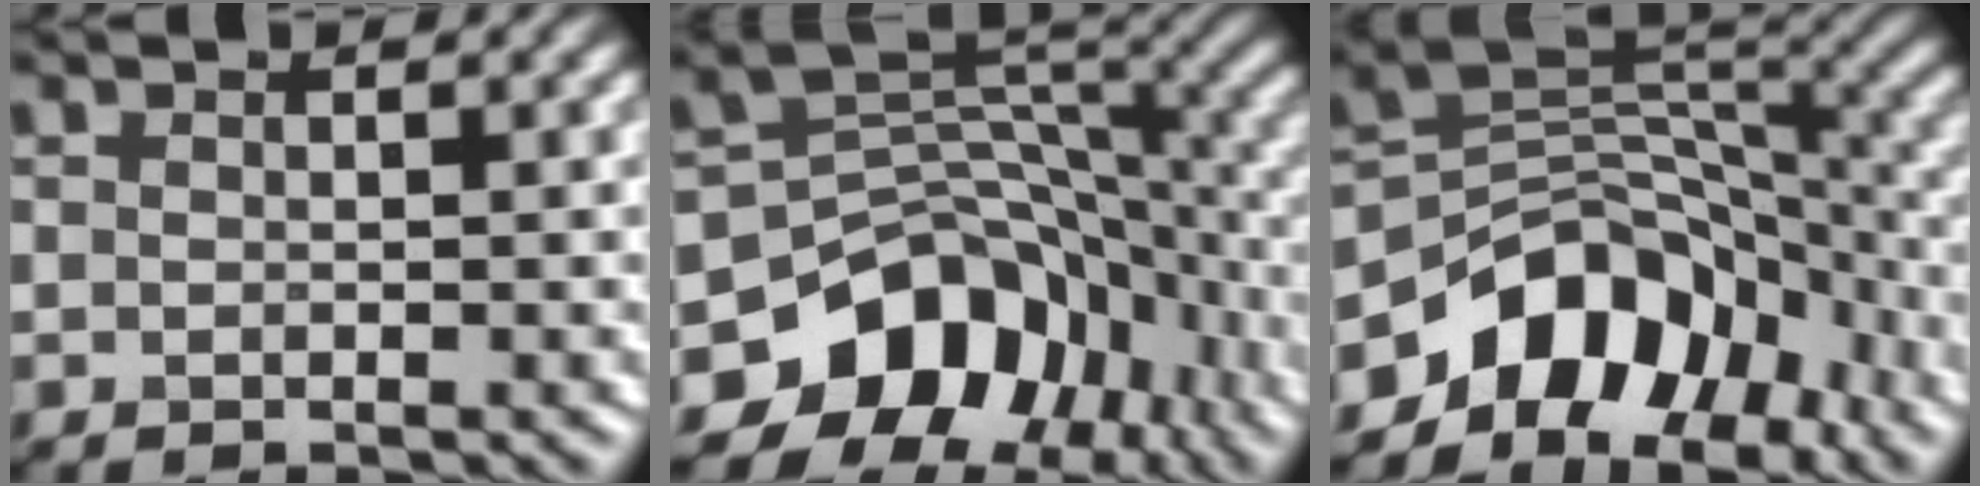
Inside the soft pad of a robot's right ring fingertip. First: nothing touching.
{"total": 11.4, "force": [-6.2, 8.1, 5.1], "torque": [-0.081, 0.008, -0.110]}
{"total": 9.4, "force": [-5.8, 5.9, 4.3], "torque": [-0.043, 0.007, -0.111]}